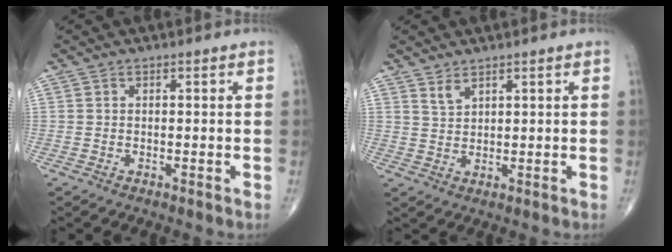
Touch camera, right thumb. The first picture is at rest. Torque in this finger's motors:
{"motor_torque": [-0.52, 0.24, 0.02, -0.09, -0.04]}